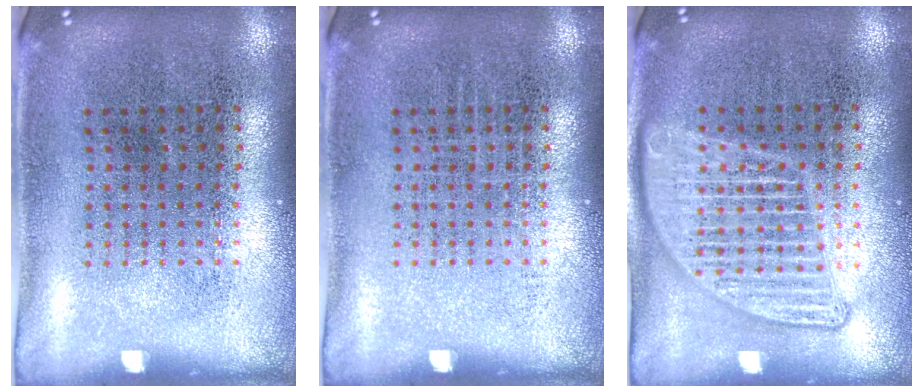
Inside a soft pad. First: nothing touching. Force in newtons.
{"total": 0.0}
{"total": 1.8, "press": 1.8, "slide": 0.3}